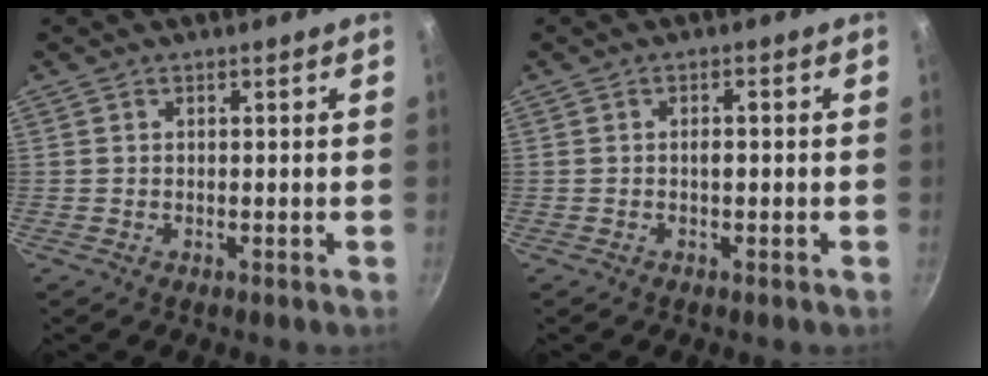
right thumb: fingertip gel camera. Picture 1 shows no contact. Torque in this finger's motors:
{"motor_torque": [0.17, 0.40, 0.31, 0.27, 0.06]}